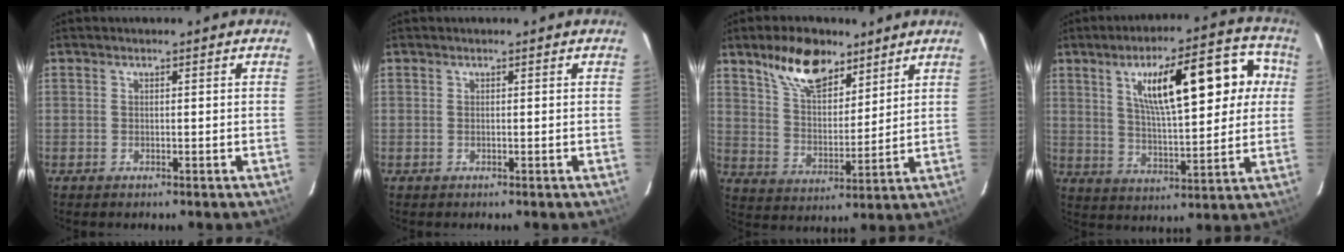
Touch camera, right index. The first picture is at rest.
{"total": 0.0}
{"total": 12.9, "force": [8.8, 6.2, 7.2], "torque": [-0.125, 0.013, 0.160]}
{"total": 18.4, "force": [5.6, 5.7, 16.6], "torque": [-0.271, 0.033, 0.096]}